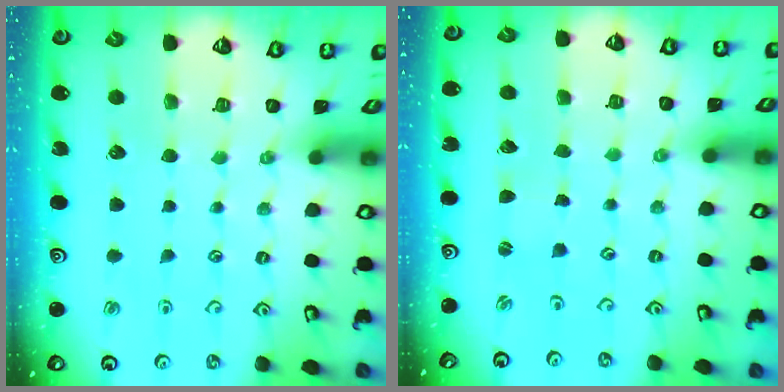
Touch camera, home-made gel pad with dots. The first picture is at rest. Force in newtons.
{"total": 0.0}